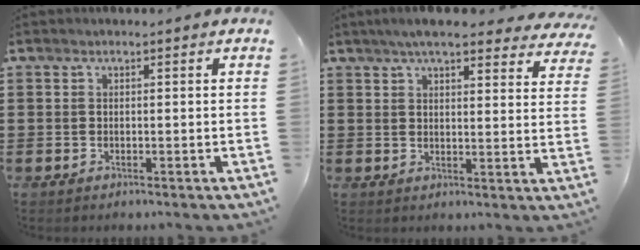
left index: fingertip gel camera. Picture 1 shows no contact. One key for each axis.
{"total": 6.3, "fx": 5.5, "fy": 0.8, "fz": 2.9, "tx": -0.063, "ty": -0.011, "tz": 0.099}